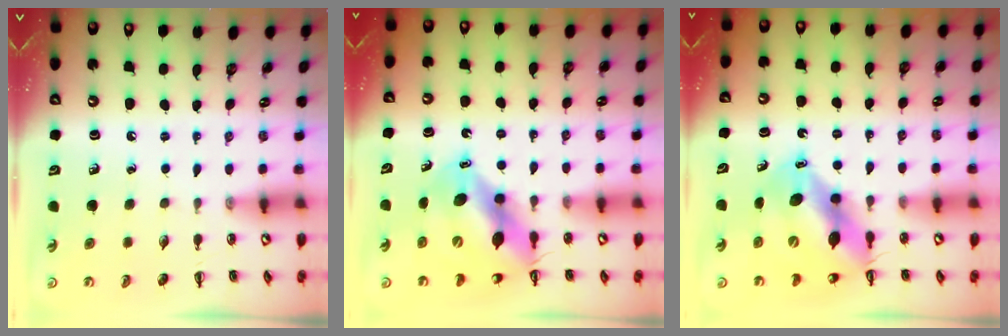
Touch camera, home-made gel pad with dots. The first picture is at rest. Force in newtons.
{"total": 11.3, "press": 10.8, "slide": 3.1}
{"total": 11.9, "press": 11.4, "slide": 3.5}